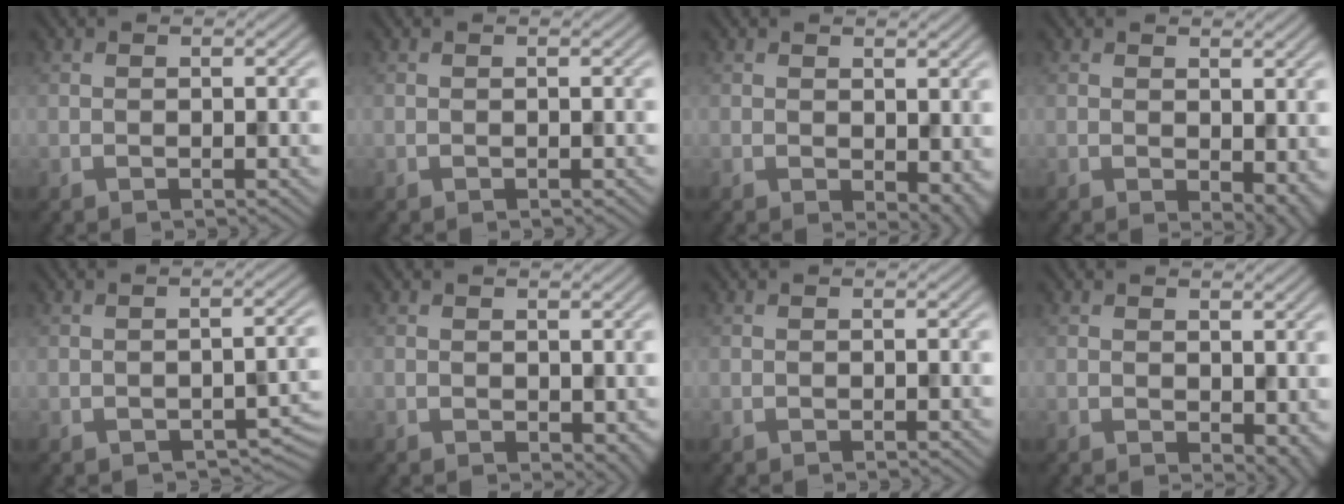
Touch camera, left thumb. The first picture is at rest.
{"total": 0.0}
{"total": 3.8, "force": [0.0, 2.4, 2.9], "torque": [-0.043, -0.014, 0.005]}
{"total": 4.4, "force": [-0.3, 2.7, 3.5], "torque": [-0.050, -0.015, 0.004]}
{"total": 3.2, "force": [-1.8, 1.5, 2.2], "torque": [-0.030, -0.006, -0.019]}
{"total": 1.4, "force": [0.3, 1.0, 1.0], "torque": [-0.015, -0.005, 0.010]}
{"total": 0.0}
{"total": 3.4, "force": [0.1, 2.2, 2.6], "torque": [-0.036, -0.012, 0.008]}